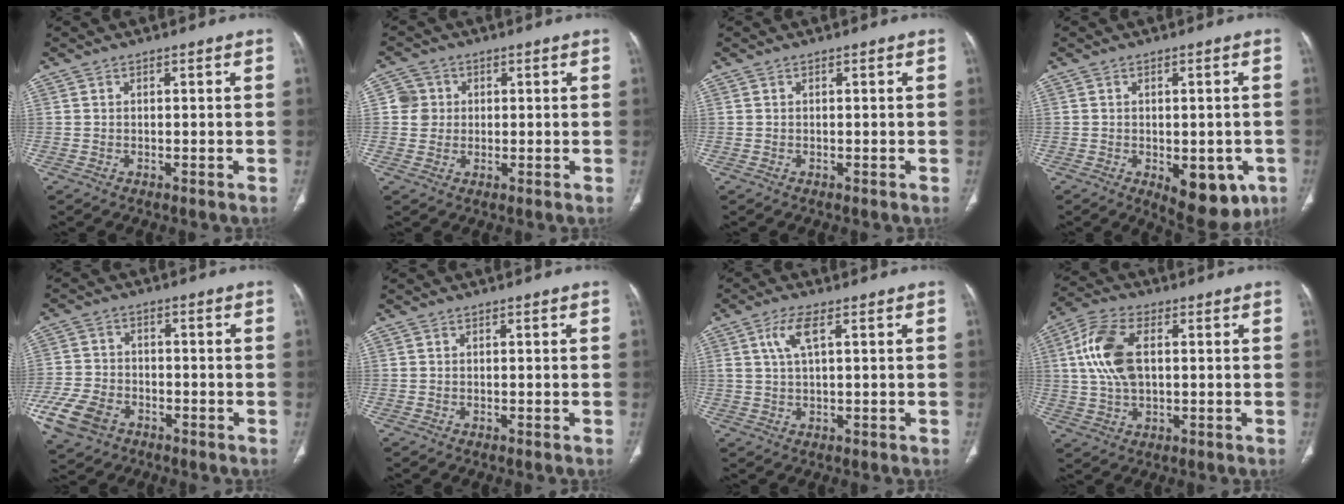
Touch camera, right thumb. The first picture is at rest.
{"total": 4.0, "force": [0.6, 3.9, 0.5], "torque": [0.018, 0.005, 0.007]}
{"total": 0.0}
{"total": 10.8, "force": [-3.9, 5.5, 8.4], "torque": [-0.079, 0.002, -0.037]}
{"total": 11.1, "force": [-5.6, 7.6, 5.8], "torque": [-0.131, 0.012, -0.100]}
{"total": 0.0}
{"total": 4.9, "force": [1.8, 1.4, 4.2], "torque": [-0.101, 0.003, 0.043]}
{"total": 11.5, "force": [1.9, 6.3, 9.4], "torque": [-0.201, 0.012, 0.036]}